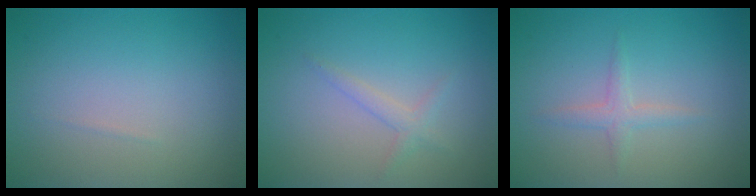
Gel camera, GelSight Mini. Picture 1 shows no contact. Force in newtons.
{"total": 1.3, "press": 1.3, "slide": 0.1}
{"total": 1.9, "press": 1.9, "slide": 0.1}